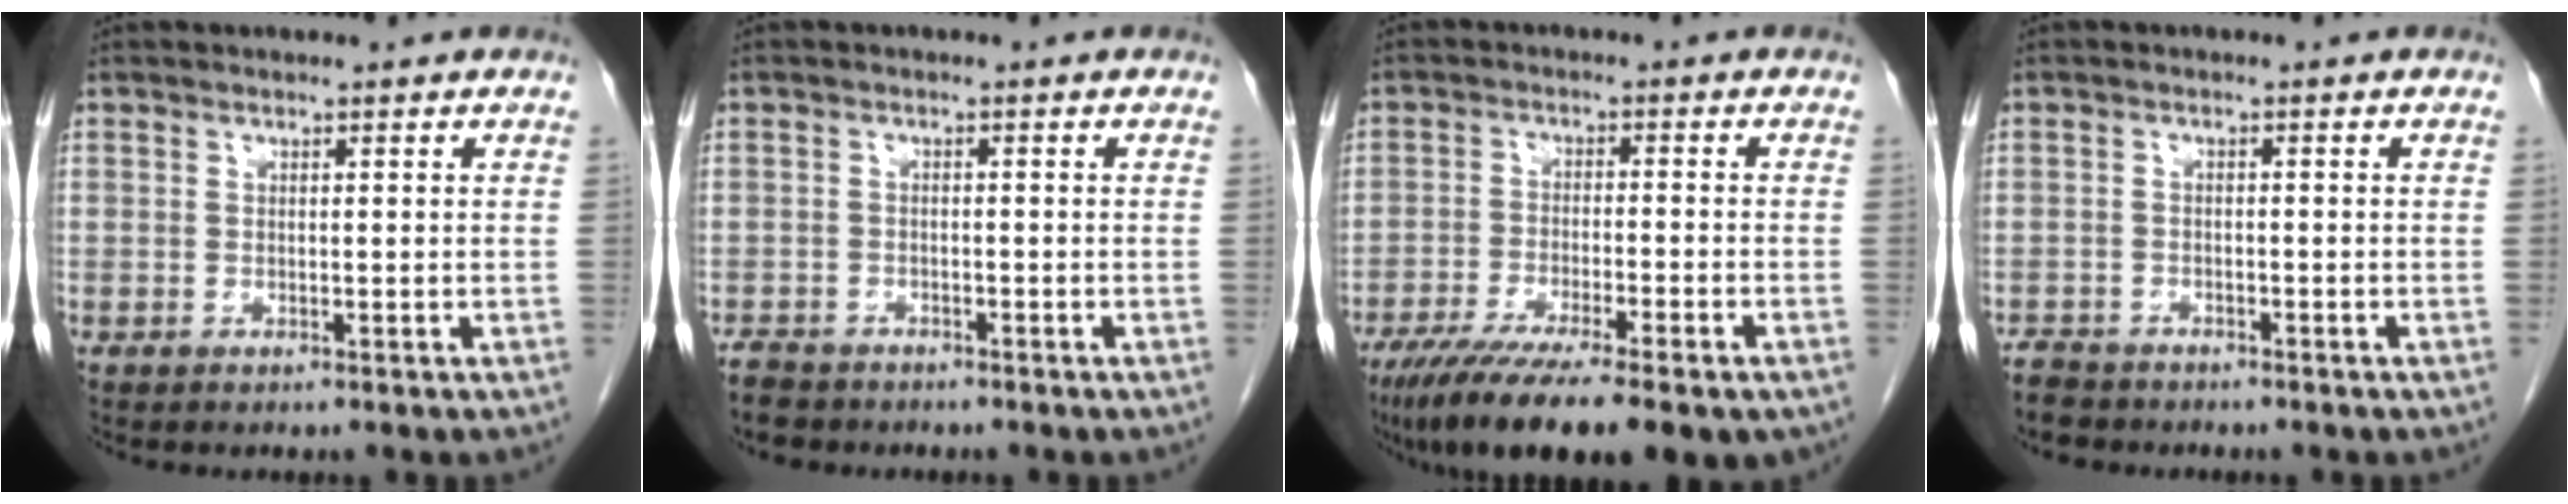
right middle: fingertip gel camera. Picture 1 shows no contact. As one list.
[{"total": 3.6, "force": [-3.2, 1.6, 0.7], "torque": [-0.016, -0.003, -0.052]}, {"total": 17.1, "force": [-12.1, 3.5, 11.6], "torque": [-0.166, -0.030, -0.187]}, {"total": 3.4, "force": [-3.1, 1.3, 0.4], "torque": [-0.011, -0.004, -0.054]}]